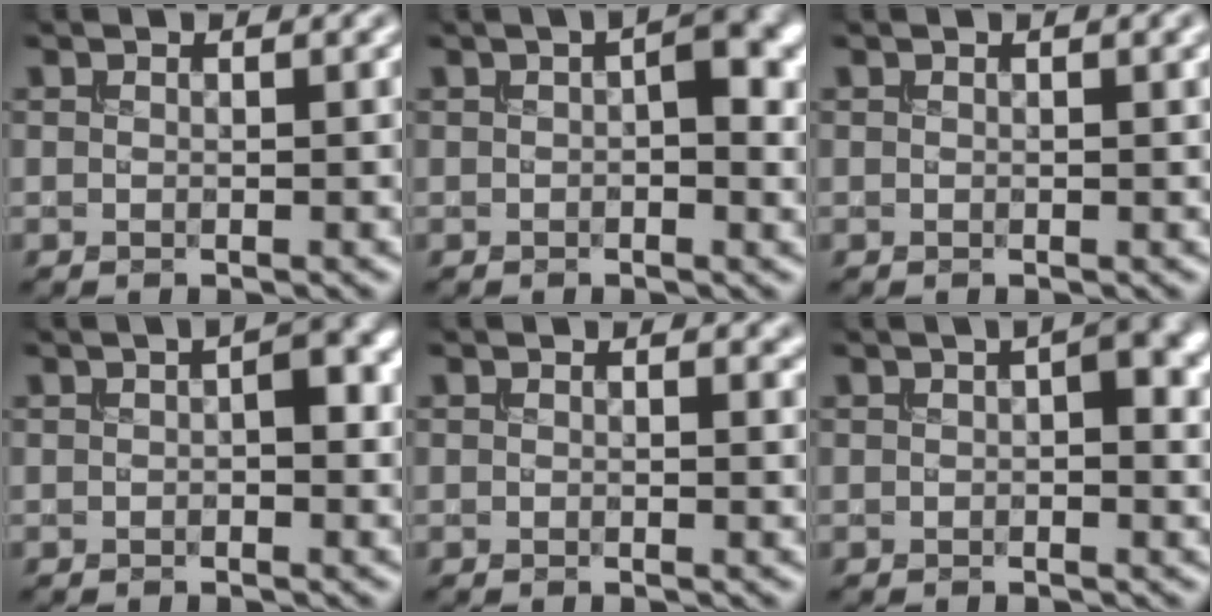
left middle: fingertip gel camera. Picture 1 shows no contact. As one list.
[{"total": 4.1, "force": [0.6, 1.8, 3.6], "torque": [-0.049, 0.006, 0.006]}, {"total": 0.8, "force": [0.5, 0.1, 0.7], "torque": [-0.011, 0.001, 0.008]}, {"total": 2.5, "force": [0.2, 1.1, 2.2], "torque": [-0.031, 0.006, 0.002]}, {"total": 0.9, "force": [0.5, 0.5, 0.5], "torque": [-0.005, -0.003, 0.009]}, {"total": 3.7, "force": [0.8, 1.7, 3.2], "torque": [-0.043, 0.007, 0.010]}]